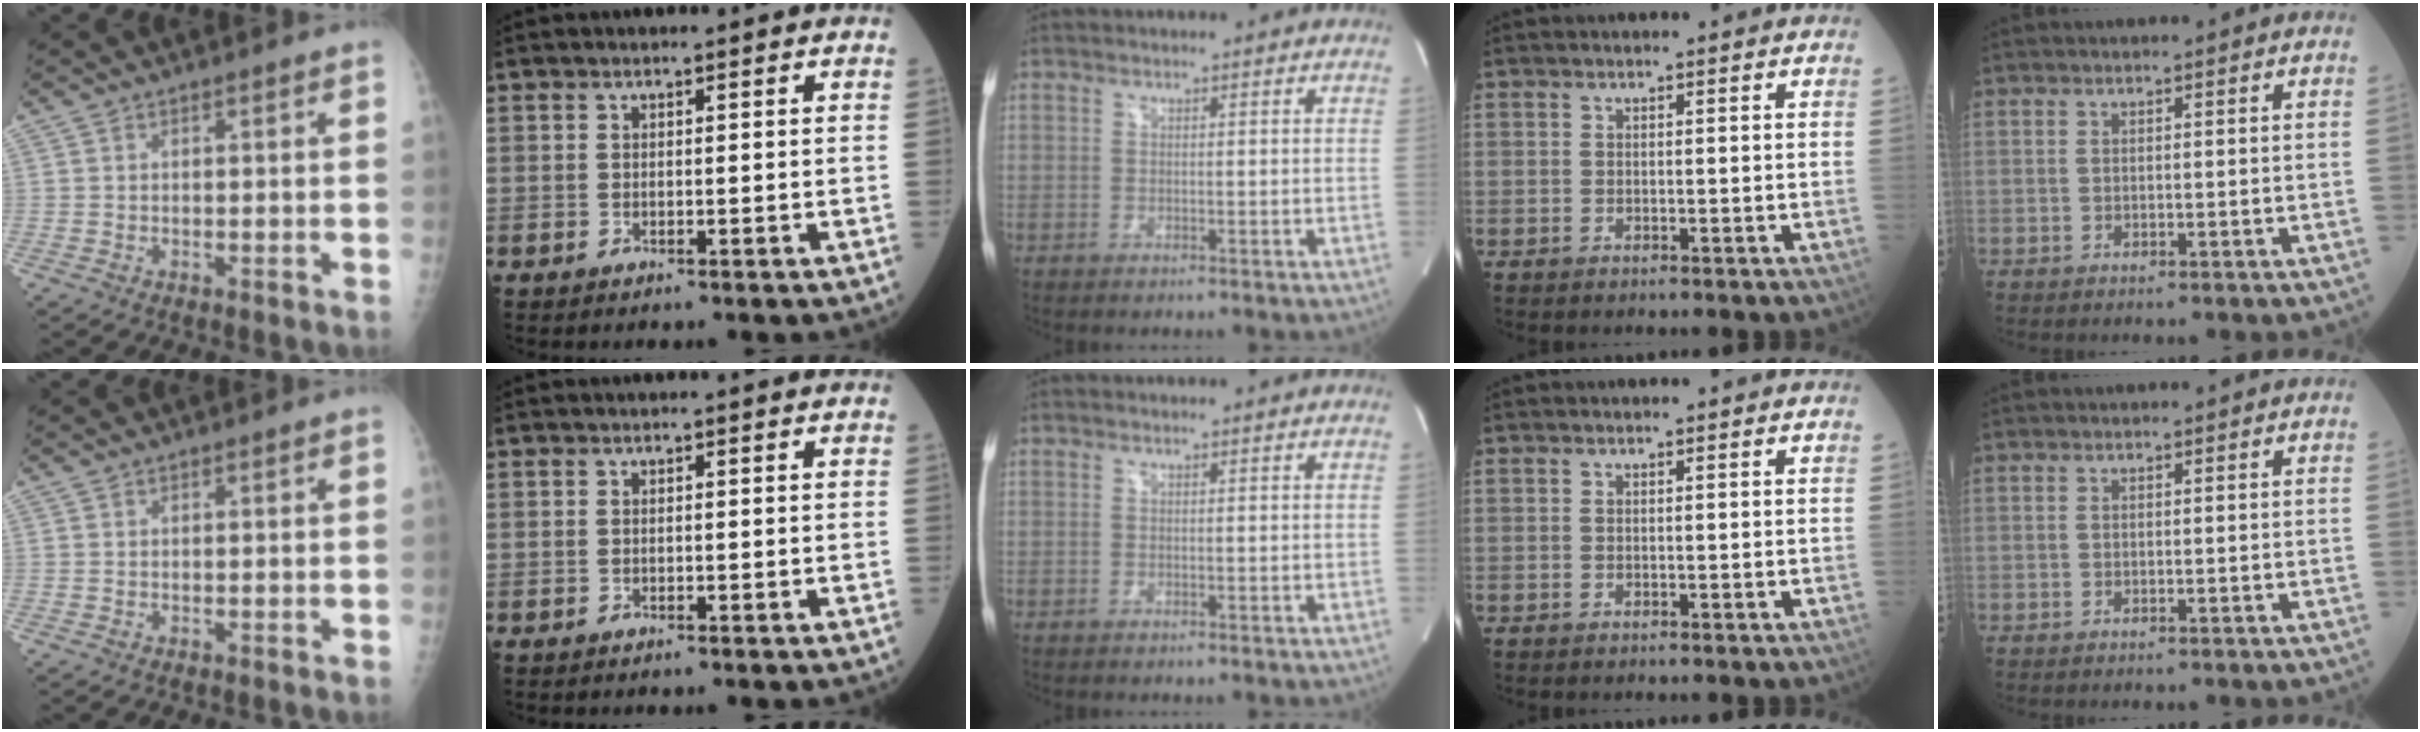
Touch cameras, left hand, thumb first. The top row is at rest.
{}